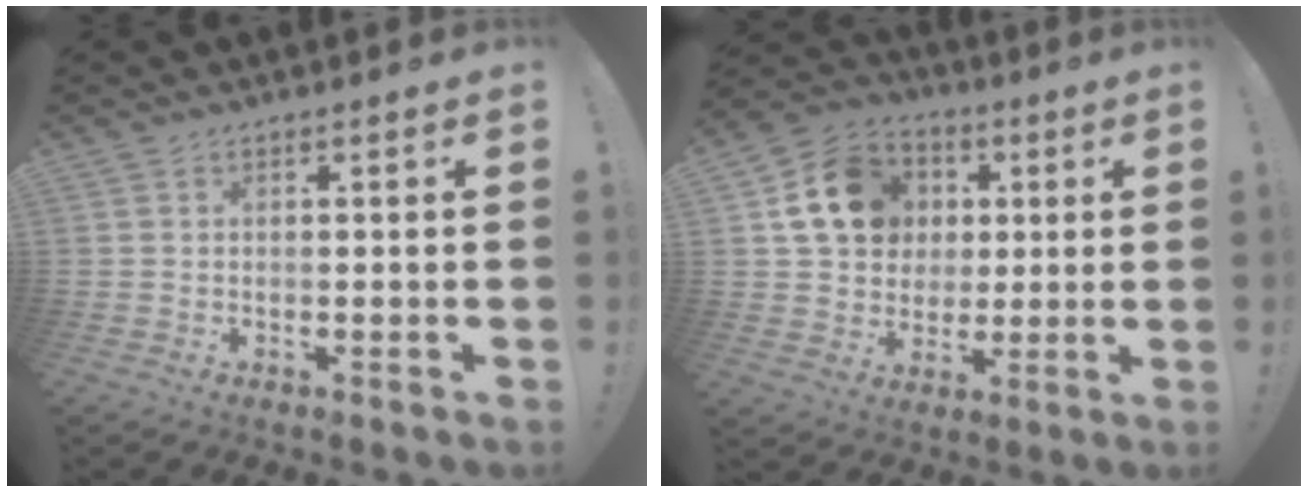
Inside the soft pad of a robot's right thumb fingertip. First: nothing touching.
{"total": 16.6, "force": [4.8, 13.9, 7.9], "torque": [-0.104, 0.000, 0.106]}